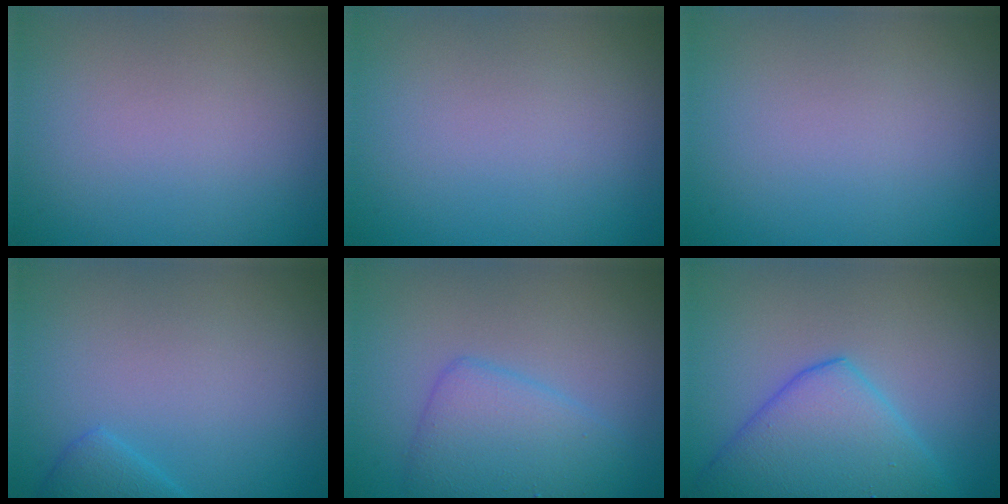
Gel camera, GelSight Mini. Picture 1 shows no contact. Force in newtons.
{"total": 0.0}
{"total": 0.0}
{"total": 1.5, "press": 1.5, "slide": 0.2}
{"total": 4.0, "press": 4.0, "slide": 0.3}
{"total": 7.1, "press": 7.1, "slide": 0.3}